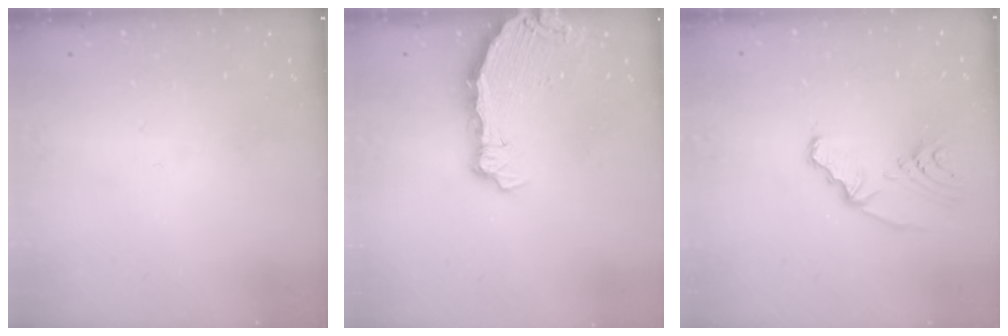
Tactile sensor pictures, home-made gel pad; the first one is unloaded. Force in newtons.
{"total": 7.0, "press": 5.8, "slide": 3.9}
{"total": 6.8, "press": 5.7, "slide": 3.7}